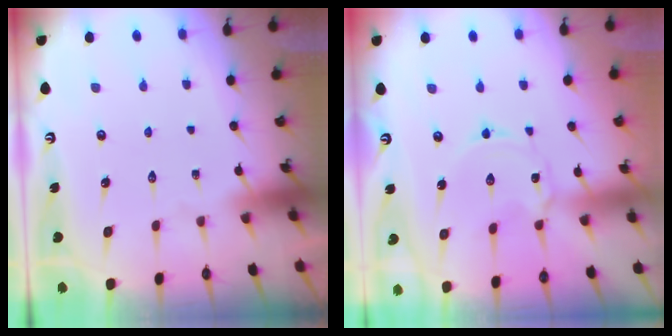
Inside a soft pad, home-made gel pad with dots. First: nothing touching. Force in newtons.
{"total": 1.6, "press": 1.5, "slide": 0.2}